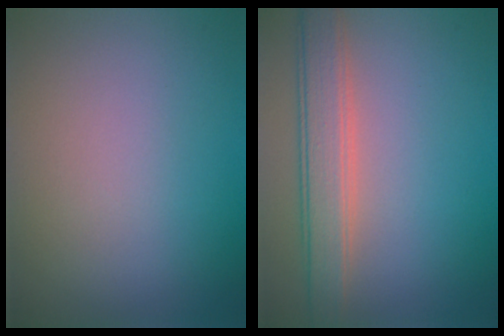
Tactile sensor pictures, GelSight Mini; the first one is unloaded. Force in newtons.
{"total": 4.2, "press": 4.2, "slide": 0.4}